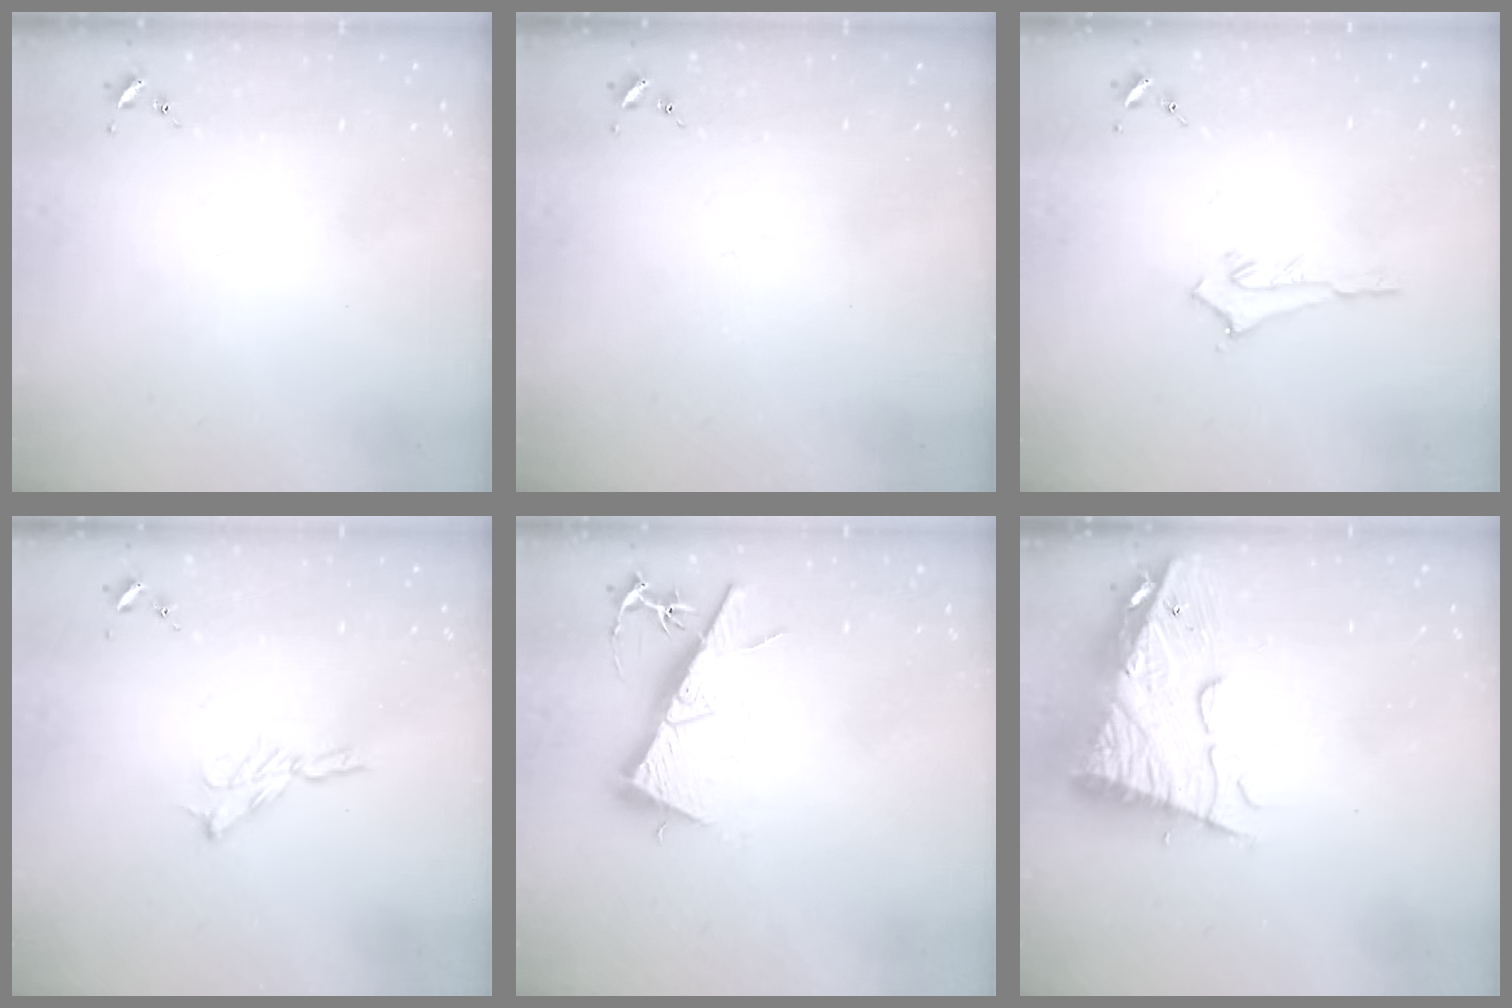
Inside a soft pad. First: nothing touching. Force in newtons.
{"total": 0.0}
{"total": 2.9, "press": 2.8, "slide": 0.4}
{"total": 5.4, "press": 5.4, "slide": 0.4}
{"total": 12.5, "press": 12.5, "slide": 0.5}
{"total": 14.9, "press": 14.8, "slide": 1.2}